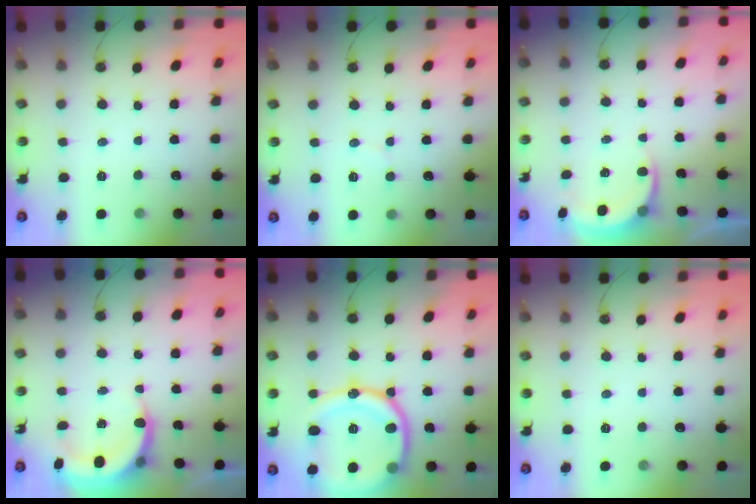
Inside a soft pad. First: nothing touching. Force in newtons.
{"total": 3.2, "press": 3.2, "slide": 0.2}
{"total": 5.7, "press": 5.4, "slide": 1.6}
{"total": 6.0, "press": 5.8, "slide": 1.7}
{"total": 22.8, "press": 22.7, "slide": 2.2}
{"total": 0.0}